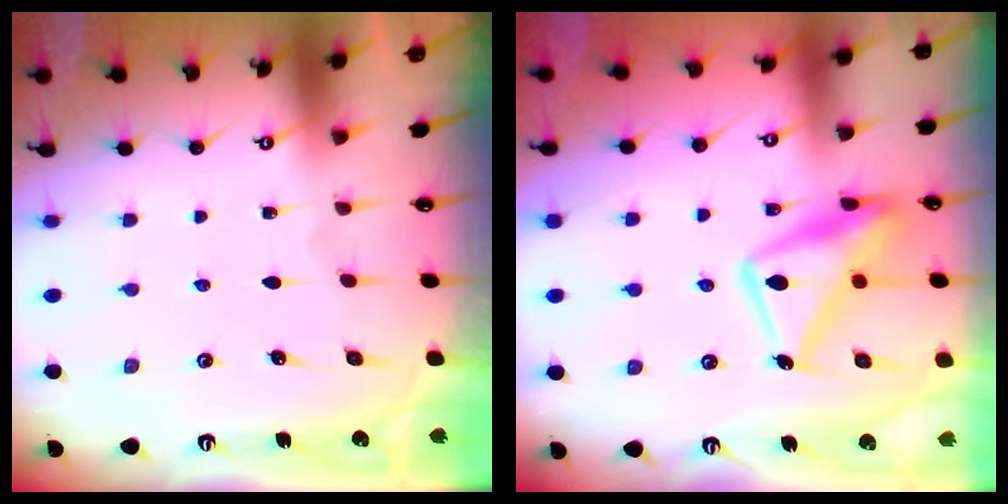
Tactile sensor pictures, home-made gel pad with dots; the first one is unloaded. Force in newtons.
{"total": 16.3, "press": 16.2, "slide": 1.4}